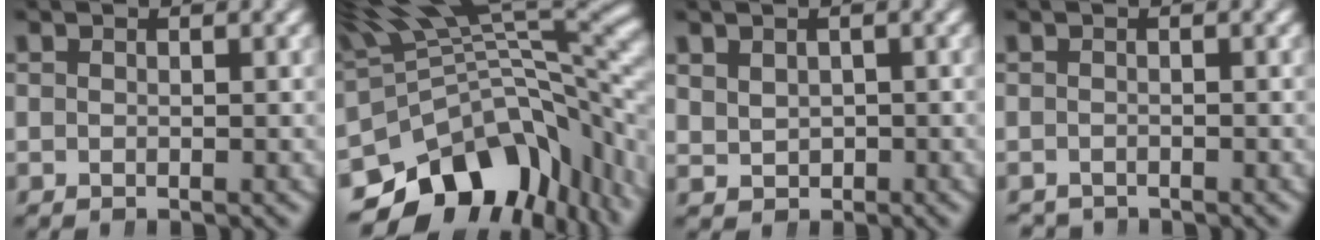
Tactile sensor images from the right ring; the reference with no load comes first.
{"total": 16.3, "force": [-3.5, 9.8, 12.5], "torque": [-0.195, -0.041, -0.029]}
{"total": 1.0, "force": [0.4, 0.9, 0.3], "torque": [-0.008, -0.014, 0.024]}
{"total": 1.6, "force": [-1.5, -0.1, -0.4], "torque": [0.002, -0.016, -0.019]}